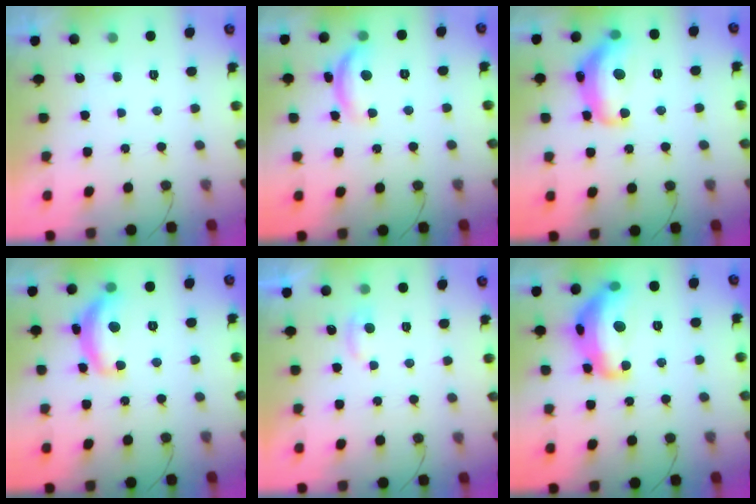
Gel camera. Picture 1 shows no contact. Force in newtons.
{"total": 10.9, "press": 10.9, "slide": 0.6}
{"total": 15.4, "press": 15.4, "slide": 0.7}
{"total": 13.9, "press": 13.8, "slide": 1.0}
{"total": 4.1, "press": 4.1, "slide": 0.5}
{"total": 17.5, "press": 17.5, "slide": 1.0}